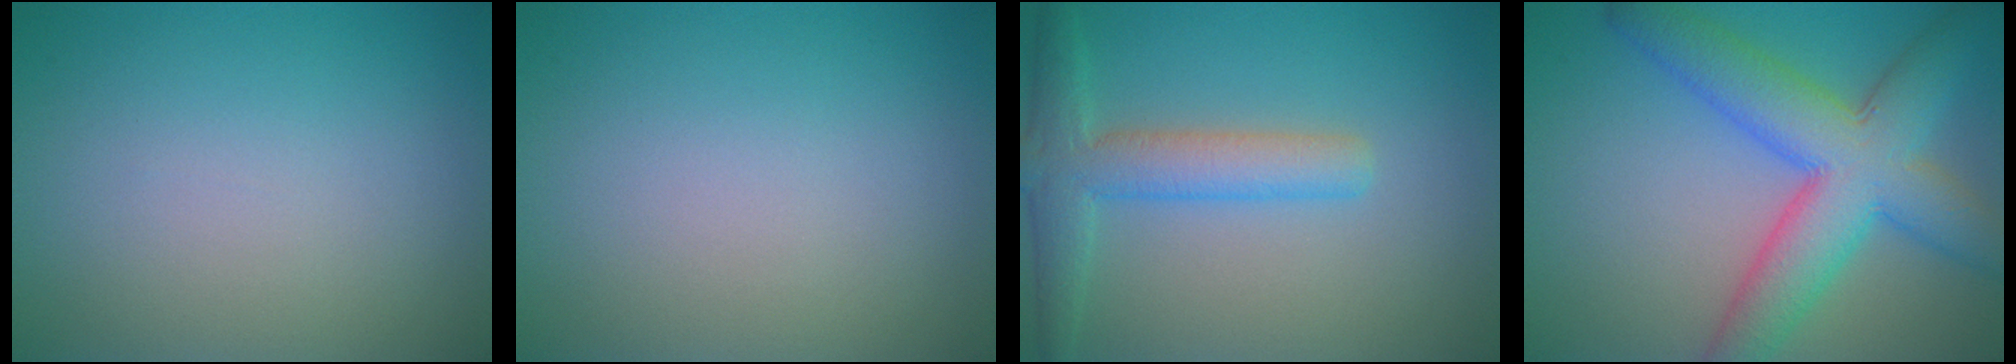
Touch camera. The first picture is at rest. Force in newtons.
{"total": 0.0}
{"total": 4.4, "press": 4.4, "slide": 0.2}
{"total": 8.8, "press": 8.8, "slide": 0.1}